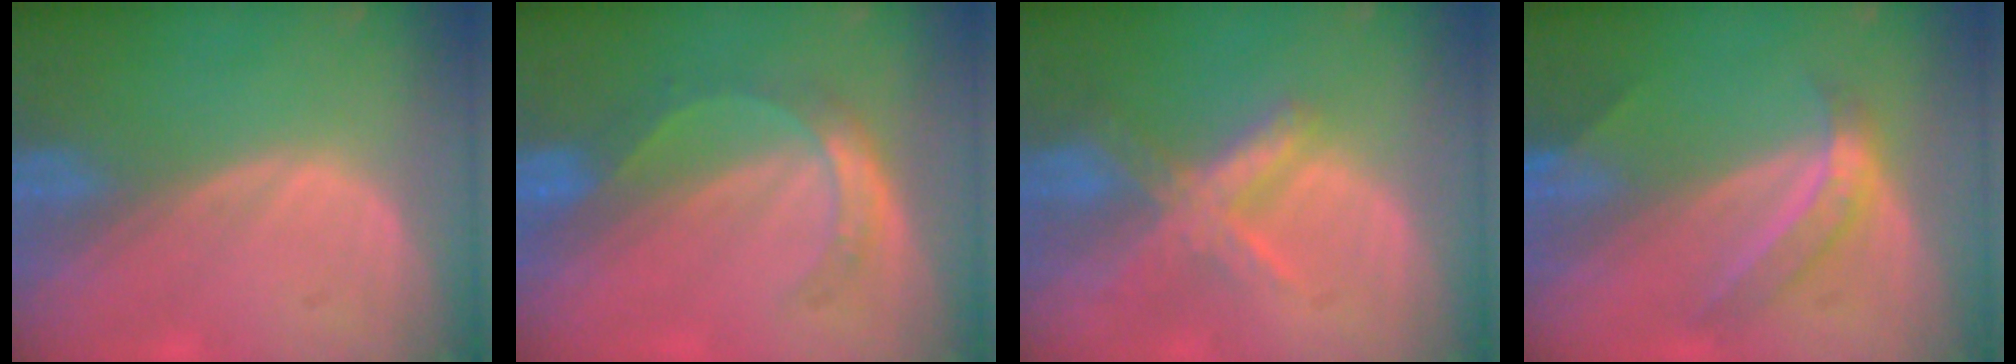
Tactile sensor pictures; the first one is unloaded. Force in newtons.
{"total": 5.5, "press": 4.8, "slide": 2.6}
{"total": 7.2, "press": 6.1, "slide": 3.8}
{"total": 5.2, "press": 4.8, "slide": 2.2}